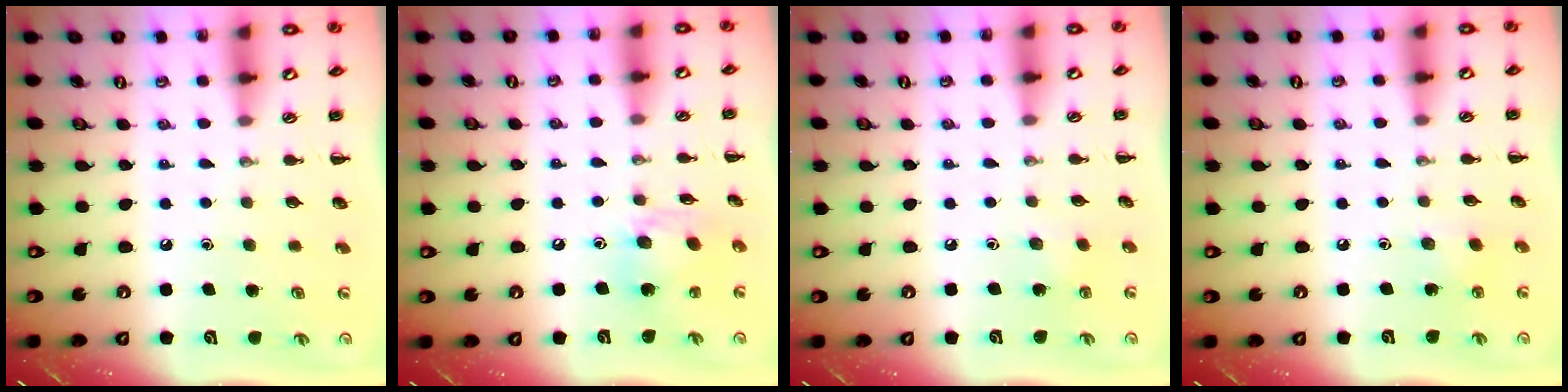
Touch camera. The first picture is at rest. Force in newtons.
{"total": 10.7, "press": 10.6, "slide": 1.4}
{"total": 2.2, "press": 2.0, "slide": 0.8}
{"total": 3.5, "press": 3.3, "slide": 1.0}